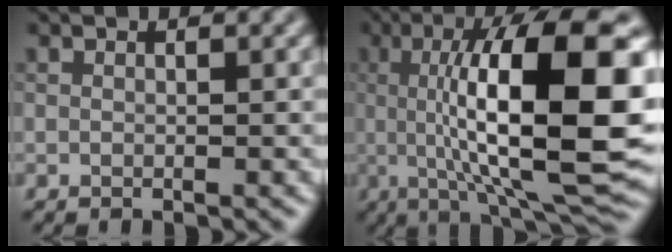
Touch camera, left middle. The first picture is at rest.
{"total": 15.0, "force": [1.0, 4.1, 14.4], "torque": [-0.207, 0.003, 0.013]}